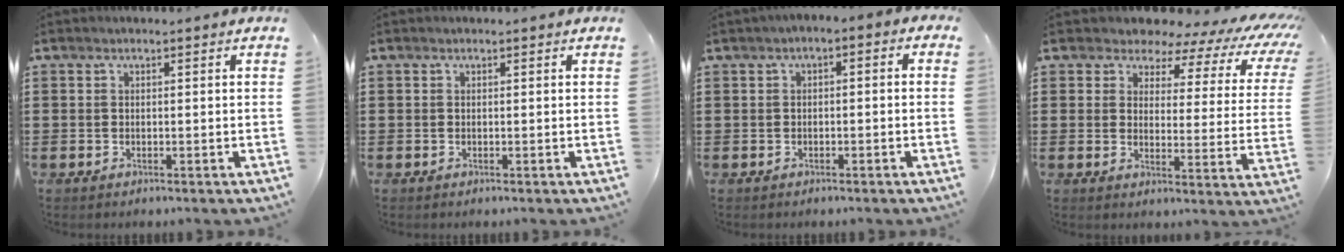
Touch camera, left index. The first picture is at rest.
{"total": 0.0}
{"total": 1.8, "force": [-1.5, 0.6, 0.8], "torque": [-0.024, 0.003, -0.035]}
{"total": 5.3, "force": [4.5, 2.1, 1.9], "torque": [-0.048, -0.033, 0.072]}